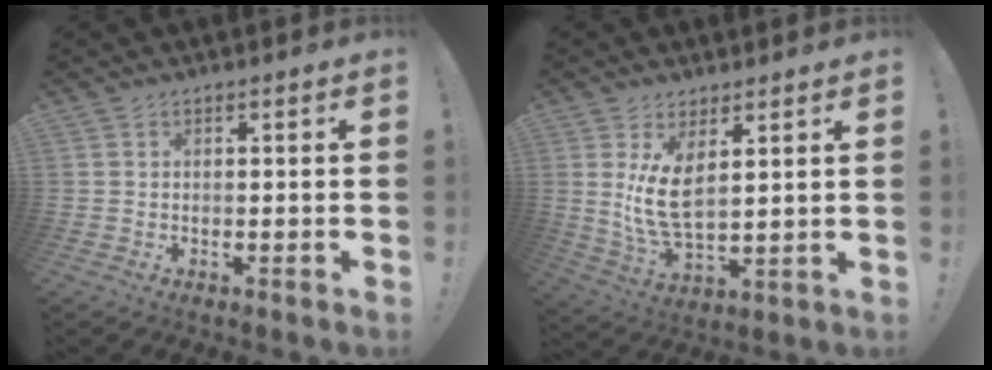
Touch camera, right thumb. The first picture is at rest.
{"total": 10.5, "force": [3.7, 4.6, 8.7], "torque": [-0.167, -0.023, 0.069]}